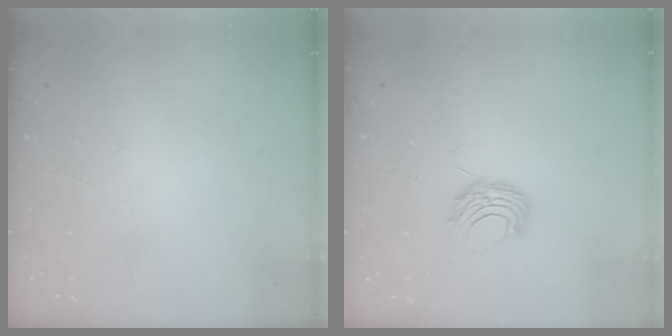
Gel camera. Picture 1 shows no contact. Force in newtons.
{"total": 7.6, "press": 7.6, "slide": 0.5}